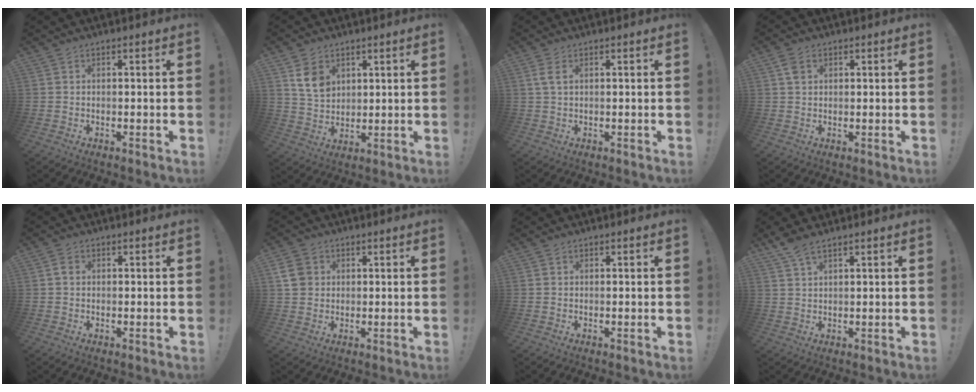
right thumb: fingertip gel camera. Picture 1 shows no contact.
{"total": 8.6, "force": [4.2, 6.5, 3.9], "torque": [-0.055, -0.017, 0.083]}
{"total": 3.9, "force": [1.3, 2.2, 2.9], "torque": [-0.052, 0.004, 0.024]}
{"total": 3.3, "force": [1.4, 2.3, 1.9], "torque": [-0.029, -0.001, 0.027]}
{"total": 1.8, "force": [0.3, 1.5, 1.0], "torque": [-0.013, 0.003, 0.004]}
{"total": 6.4, "force": [1.7, 5.6, 2.6], "torque": [-0.050, -0.002, 0.033]}
{"total": 0.0}
{"total": 4.9, "force": [3.6, 1.1, 3.0], "torque": [-0.059, -0.018, 0.067]}